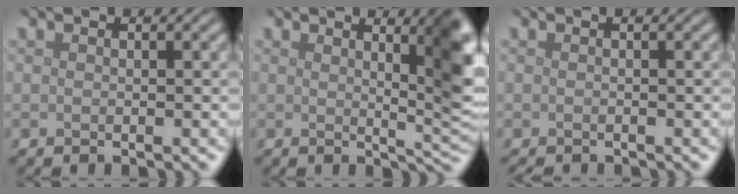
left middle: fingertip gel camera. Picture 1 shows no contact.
{"total": 7.2, "force": [2.2, 2.0, 6.6], "torque": [-0.055, 0.003, 0.033]}
{"total": 1.1, "force": [-1.1, 0.1, 0.1], "torque": [0.003, -0.005, -0.017]}